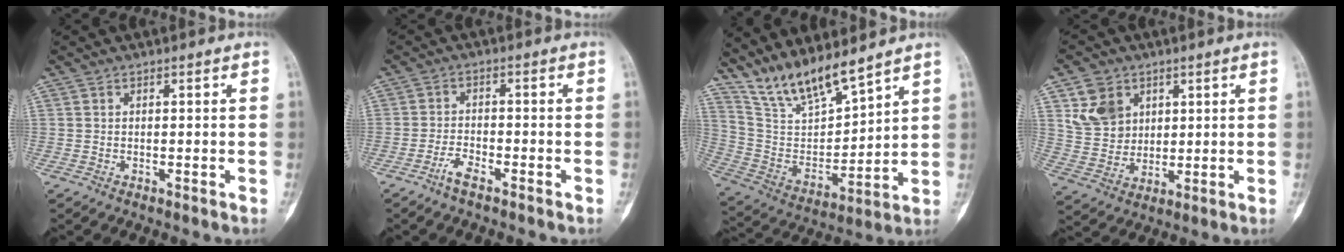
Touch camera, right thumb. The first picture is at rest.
{"total": 3.2, "force": [-2.4, 0.8, 1.9], "torque": [-0.042, 0.017, -0.049]}
{"total": 13.2, "force": [11.6, 2.5, 5.7], "torque": [-0.094, -0.062, 0.237]}
{"total": 9.5, "force": [4.1, 7.5, 4.1], "torque": [-0.052, -0.016, 0.088]}